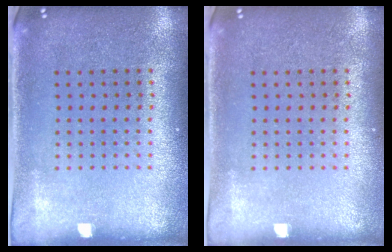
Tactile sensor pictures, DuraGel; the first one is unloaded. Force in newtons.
{"total": 0.0}